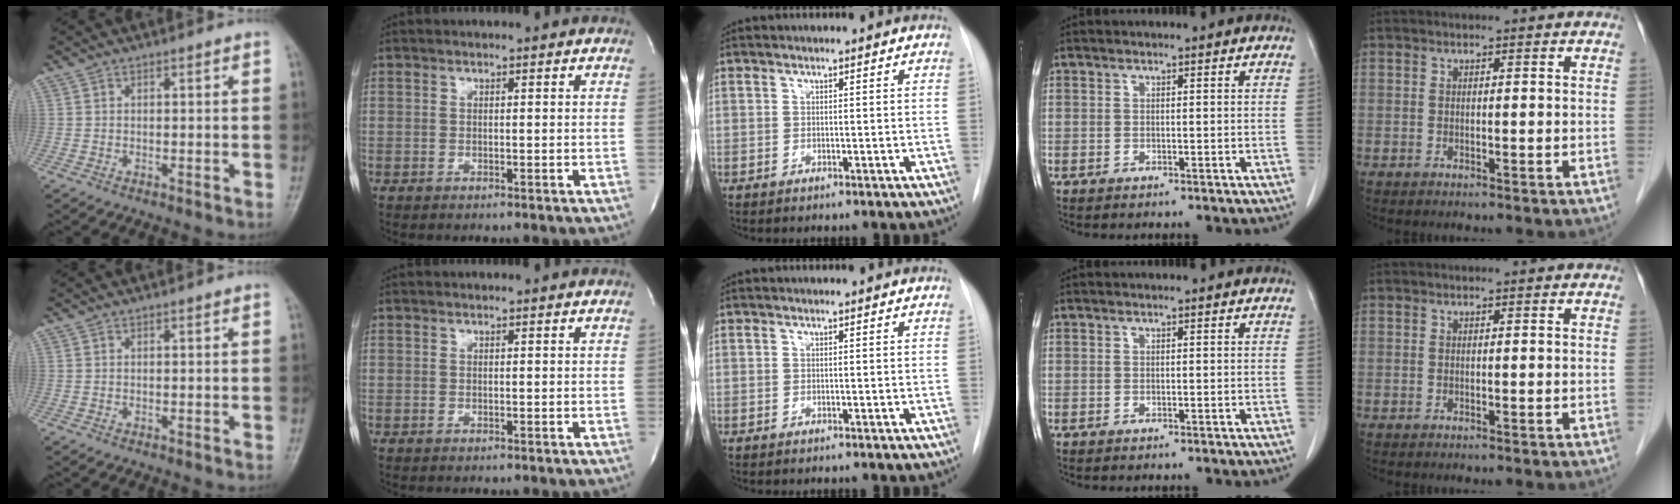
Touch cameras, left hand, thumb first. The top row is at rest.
{}